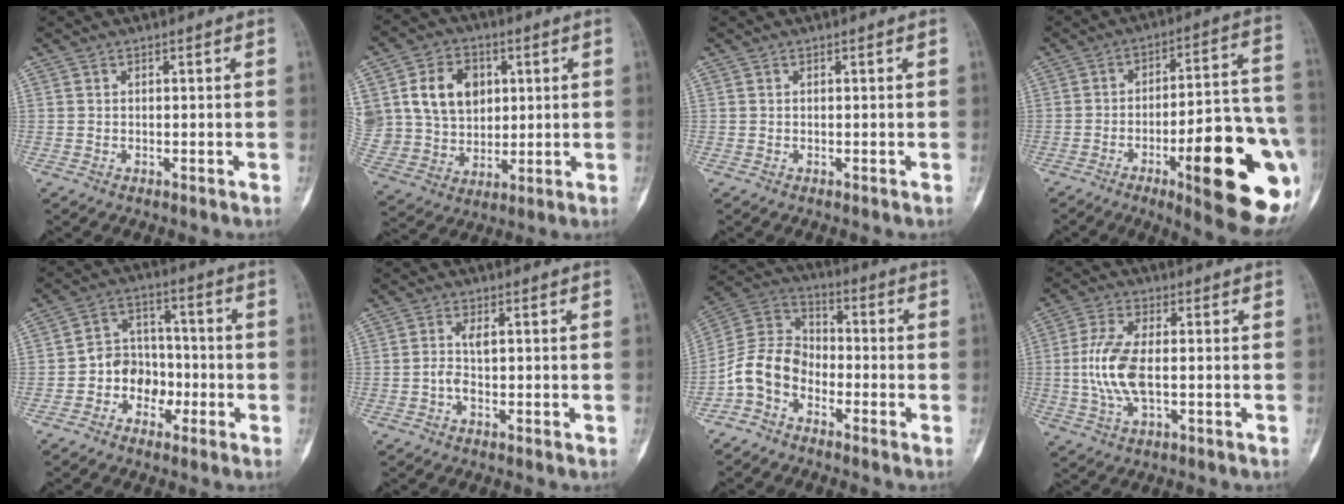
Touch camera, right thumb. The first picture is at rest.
{"total": 16.1, "force": [4.3, 12.7, 8.9], "torque": [-0.142, 0.002, 0.090]}
{"total": 0.0}
{"total": 24.5, "force": [-8.6, 6.4, 22.0], "torque": [-0.239, 0.029, -0.109]}
{"total": 8.3, "force": [-2.6, 6.9, 3.8], "torque": [-0.016, 0.039, -0.055]}
{"total": 2.5, "force": [-0.3, 1.1, 2.2], "torque": [-0.052, 0.005, -0.010]}
{"total": 9.6, "force": [-4.7, 6.8, 5.0], "torque": [-0.093, 0.055, -0.108]}
{"total": 9.6, "force": [-0.6, 4.1, 8.6], "torque": [-0.201, 0.003, -0.012]}